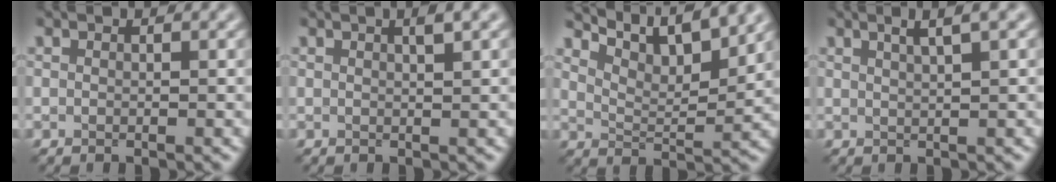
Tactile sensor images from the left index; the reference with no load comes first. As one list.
[{"total": 1.6, "force": [0.8, 0.3, 1.4], "torque": [-0.018, 0.004, 0.010]}, {"total": 6.7, "force": [5.7, 1.3, 3.3], "torque": [-0.064, 0.001, 0.087]}, {"total": 2.5, "force": [1.4, 0.4, 2.0], "torque": [-0.022, 0.006, 0.019]}]